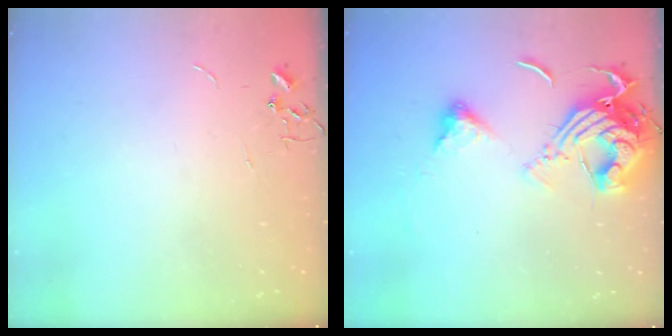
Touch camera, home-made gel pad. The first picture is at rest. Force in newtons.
{"total": 14.8, "press": 14.7, "slide": 1.8}